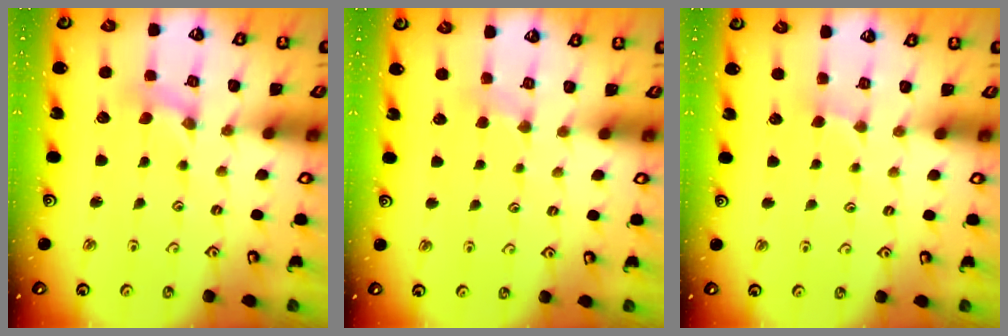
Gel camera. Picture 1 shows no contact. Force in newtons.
{"total": 2.5, "press": 2.4, "slide": 0.4}
{"total": 1.1, "press": 1.1, "slide": 0.3}